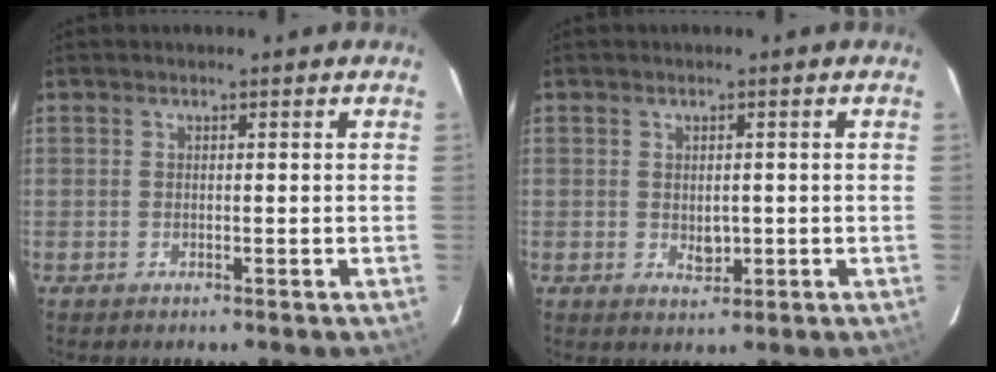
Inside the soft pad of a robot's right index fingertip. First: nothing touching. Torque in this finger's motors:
{"motor_torque": [0.23, -0.10, 0.04, 0.04]}